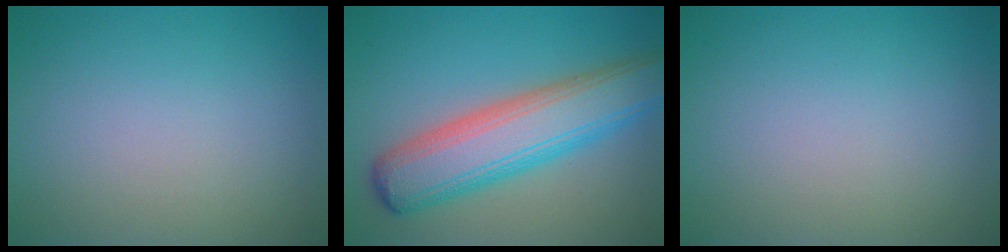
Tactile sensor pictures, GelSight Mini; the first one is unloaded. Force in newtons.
{"total": 8.3, "press": 8.3, "slide": 0.3}
{"total": 0.0}